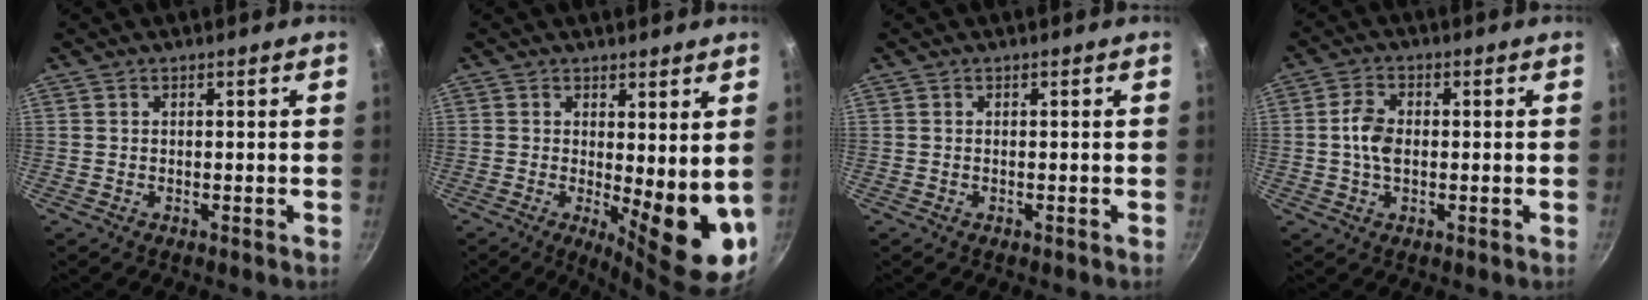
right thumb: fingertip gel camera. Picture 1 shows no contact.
{"total": 11.3, "force": [0.1, 3.8, 10.7], "torque": [-0.122, -0.026, 0.012]}
{"total": 0.0}
{"total": 5.3, "force": [-0.1, 3.3, 4.2], "torque": [-0.077, 0.013, -0.008]}